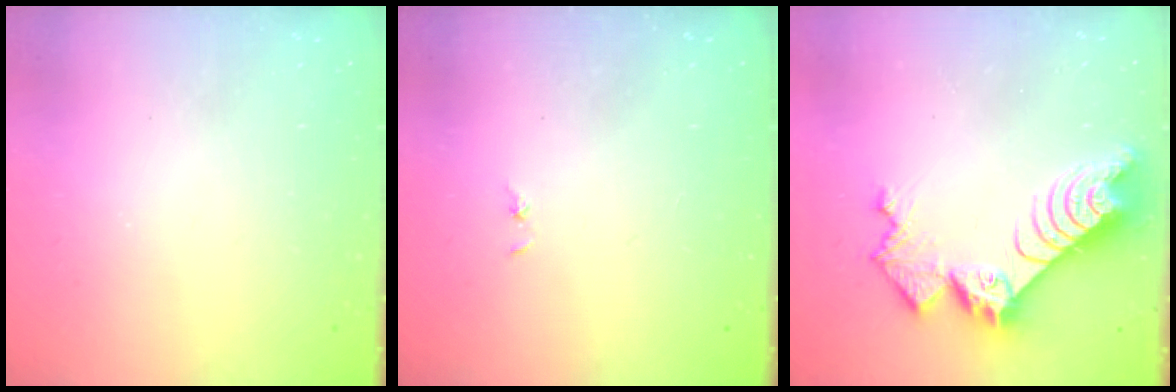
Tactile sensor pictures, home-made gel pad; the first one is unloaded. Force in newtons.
{"total": 0.7, "press": 0.7, "slide": 0.1}
{"total": 10.7, "press": 10.6, "slide": 1.1}